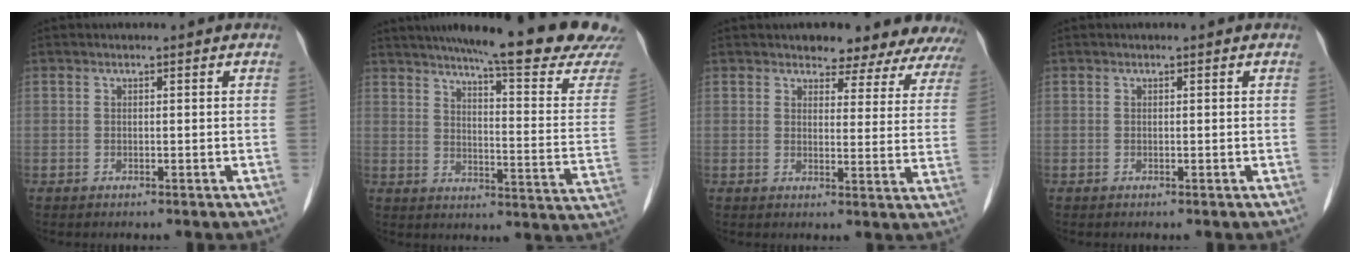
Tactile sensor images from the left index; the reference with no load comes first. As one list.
[{"total": 25.4, "force": [22.1, 1.1, 12.4], "torque": [-0.178, -0.077, 0.270]}, {"total": 14.3, "force": [13.4, 3.9, 3.3], "torque": [-0.005, -0.030, 0.125]}, {"total": 0.0}]